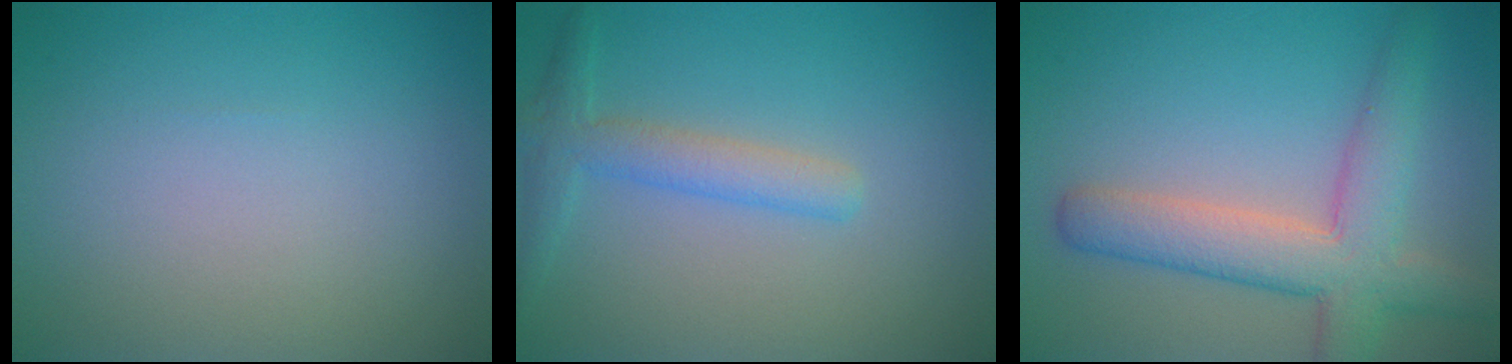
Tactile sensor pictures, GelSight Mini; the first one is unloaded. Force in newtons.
{"total": 2.8, "press": 2.8, "slide": 0.1}
{"total": 6.2, "press": 6.2, "slide": 0.3}